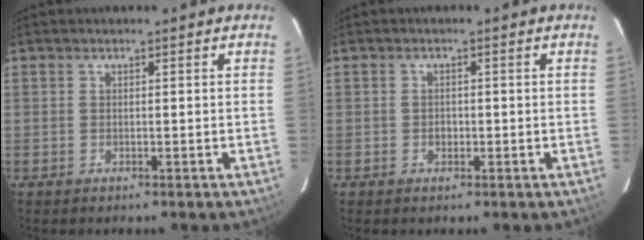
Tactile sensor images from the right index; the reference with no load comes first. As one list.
[{"total": 1.3, "force": [-0.4, 1.1, 0.6], "torque": [-0.009, 0.004, -0.004]}]